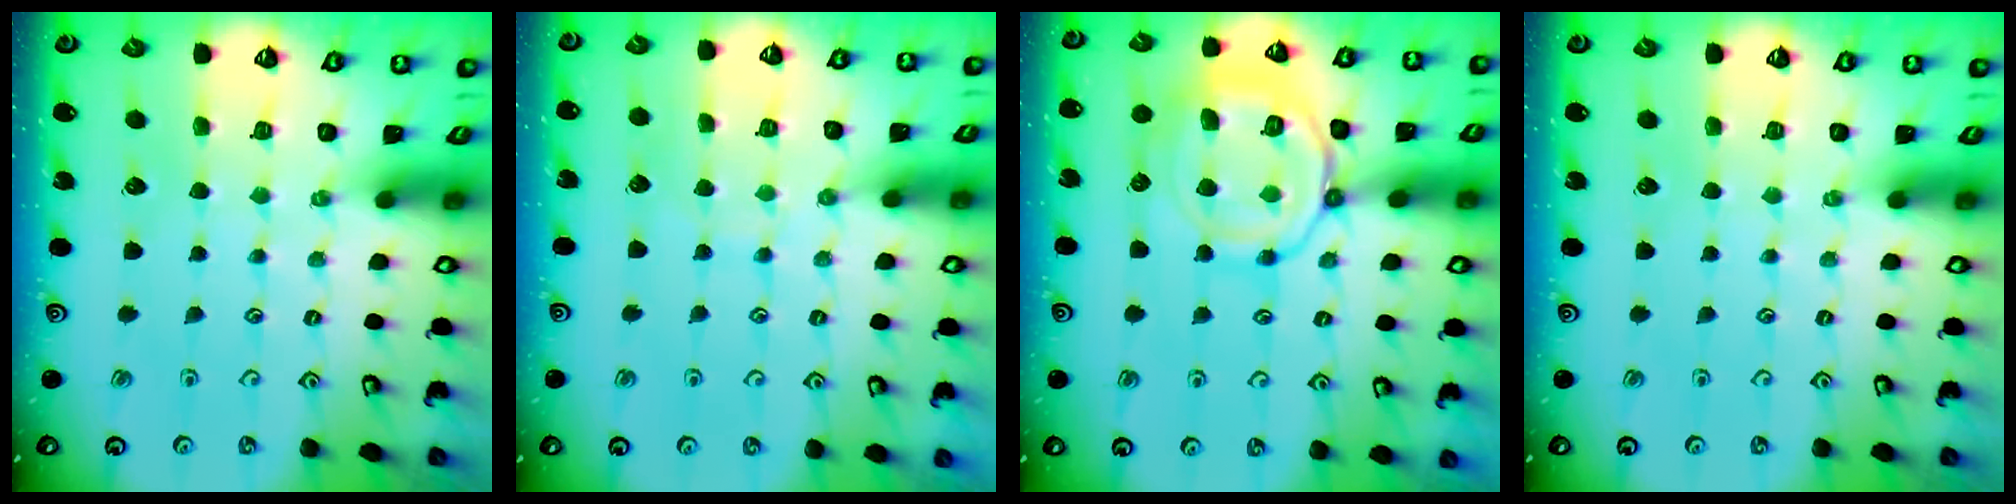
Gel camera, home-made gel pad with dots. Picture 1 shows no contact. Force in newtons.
{"total": 5.1, "press": 5.0, "slide": 0.5}
{"total": 14.8, "press": 14.8, "slide": 1.4}
{"total": 0.0}